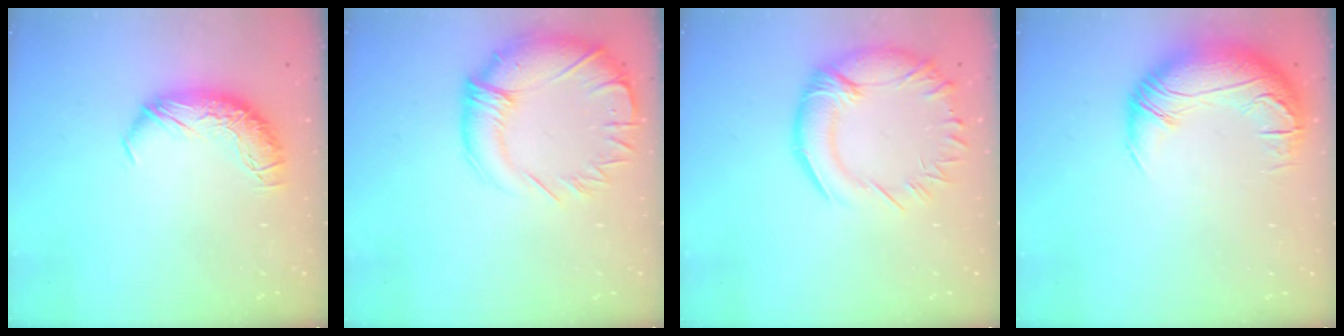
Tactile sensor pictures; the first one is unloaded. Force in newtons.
{"total": 5.7, "press": 4.2, "slide": 3.9}
{"total": 5.7, "press": 5.0, "slide": 2.8}
{"total": 3.2, "press": 0.6, "slide": 3.2}